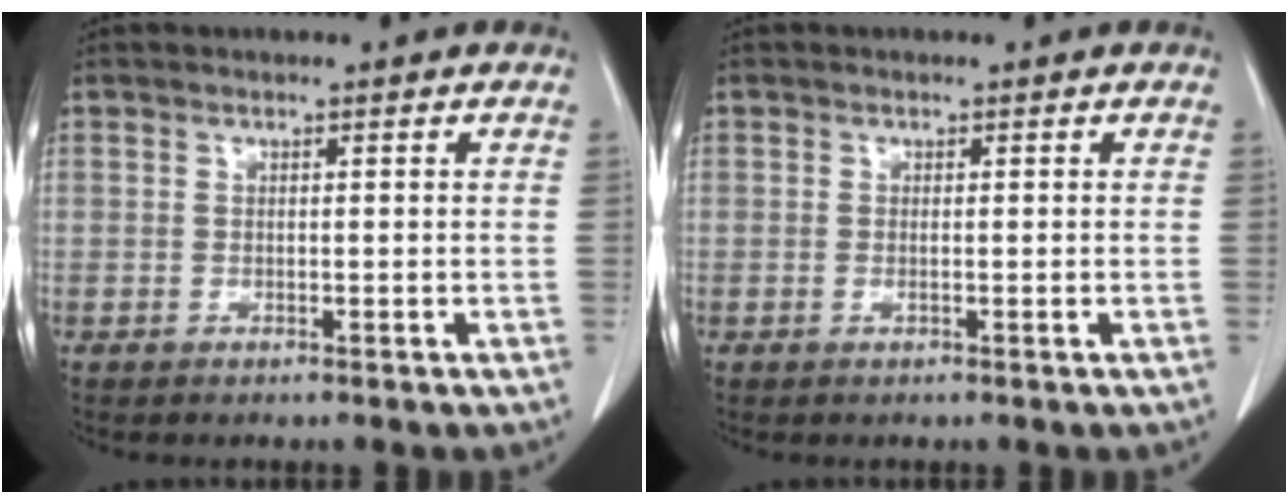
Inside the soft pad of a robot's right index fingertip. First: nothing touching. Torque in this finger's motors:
{"motor_torque": [0.03, -0.03, -0.02, -0.01]}